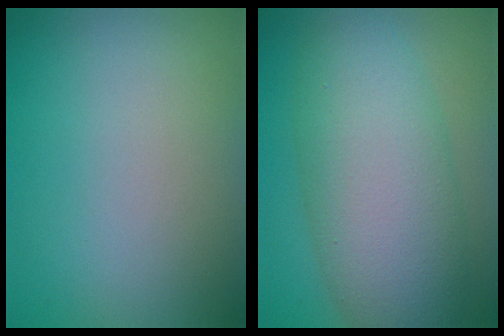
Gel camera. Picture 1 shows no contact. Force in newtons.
{"total": 9.4, "press": 9.4, "slide": 0.5}